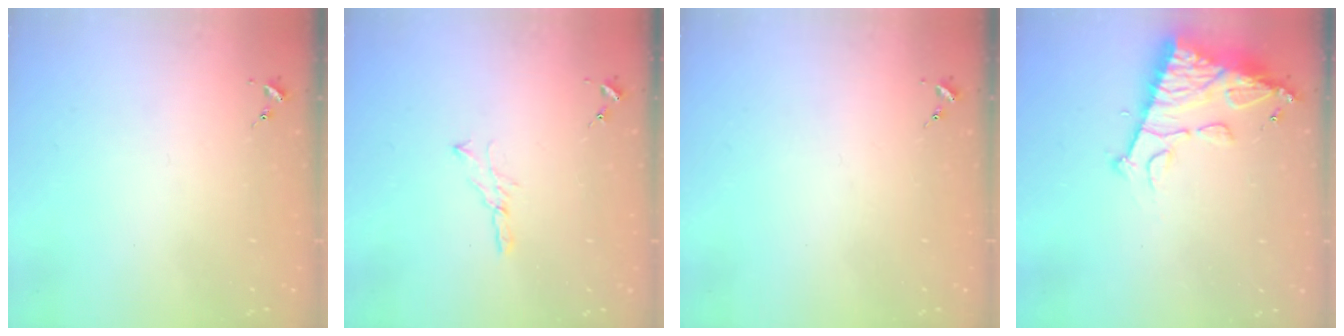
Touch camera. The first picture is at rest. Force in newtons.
{"total": 5.1, "press": 5.1, "slide": 0.1}
{"total": 0.0}
{"total": 14.2, "press": 14.1, "slide": 1.1}